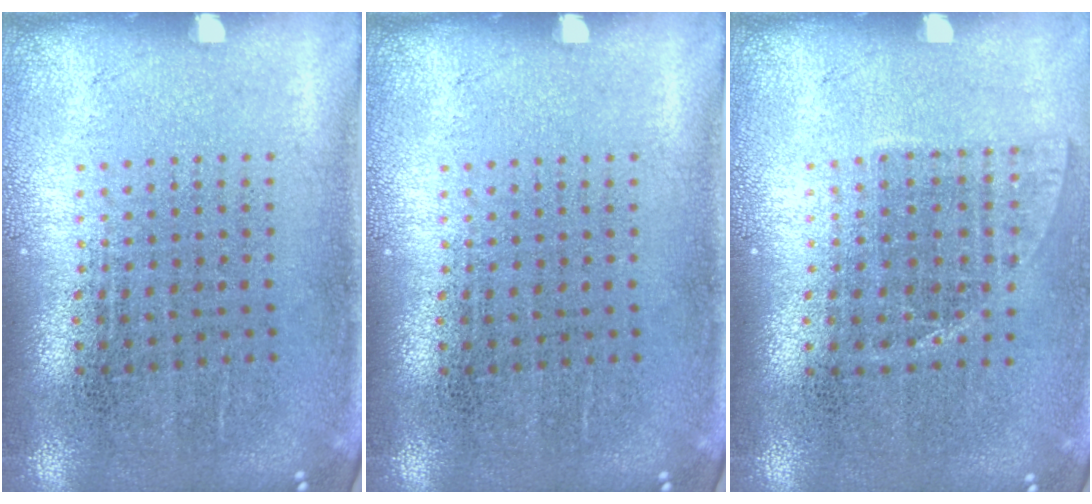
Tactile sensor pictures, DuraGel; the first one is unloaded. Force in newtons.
{"total": 0.0}
{"total": 1.0, "press": 0.8, "slide": 0.6}